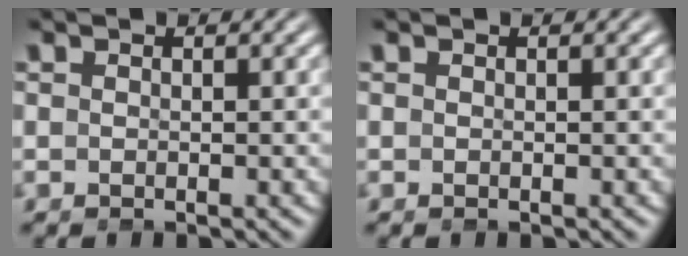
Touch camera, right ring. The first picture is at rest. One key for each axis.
{"total": 0.0}